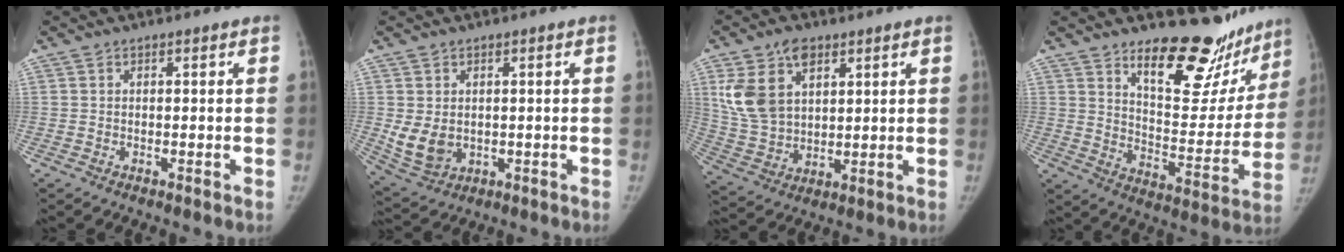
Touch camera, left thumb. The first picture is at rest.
{"total": 6.2, "force": [0.1, 4.8, 3.9], "torque": [-0.063, -0.018, 0.022]}
{"total": 12.3, "force": [5.4, 7.8, 7.8], "torque": [-0.133, -0.014, 0.117]}
{"total": 20.1, "force": [15.6, 8.1, 9.7], "torque": [-0.070, -0.126, 0.223]}